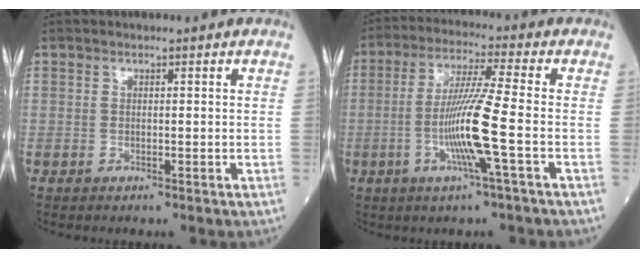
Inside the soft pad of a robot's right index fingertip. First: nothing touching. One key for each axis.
{"total": 10.1, "fx": -2.5, "fy": -1.3, "fz": 9.7, "tx": -0.191, "ty": -0.009, "tz": -0.049}